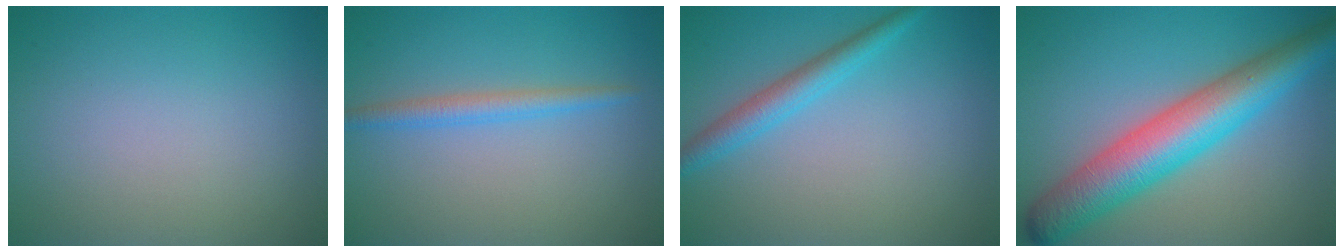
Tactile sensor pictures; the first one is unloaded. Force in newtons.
{"total": 2.1, "press": 2.1, "slide": 0.0}
{"total": 2.9, "press": 2.9, "slide": 0.1}
{"total": 8.5, "press": 8.5, "slide": 0.1}